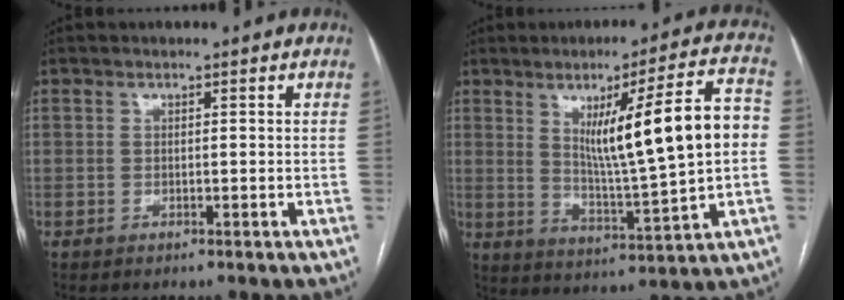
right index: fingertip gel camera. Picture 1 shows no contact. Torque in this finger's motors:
{"motor_torque": [1.33, 0.81, 0.96, 0.16]}